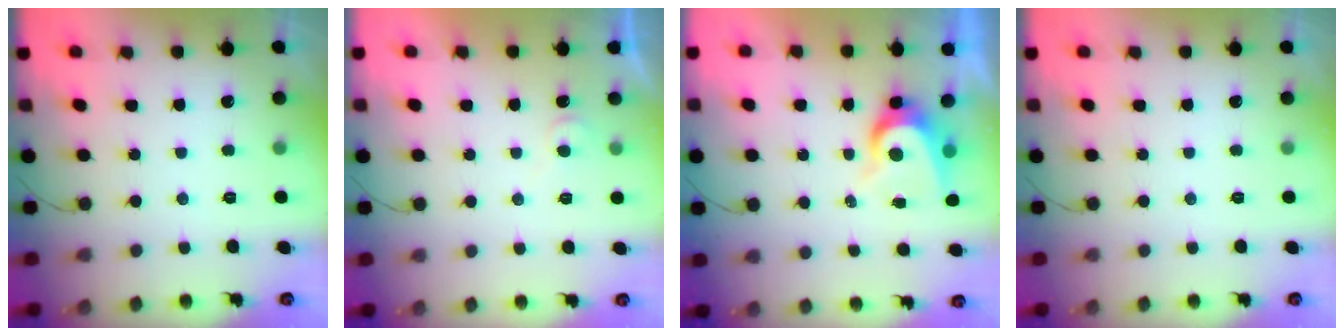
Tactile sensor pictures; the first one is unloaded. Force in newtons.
{"total": 4.3, "press": 4.3, "slide": 0.6}
{"total": 6.8, "press": 6.7, "slide": 0.4}
{"total": 0.0}